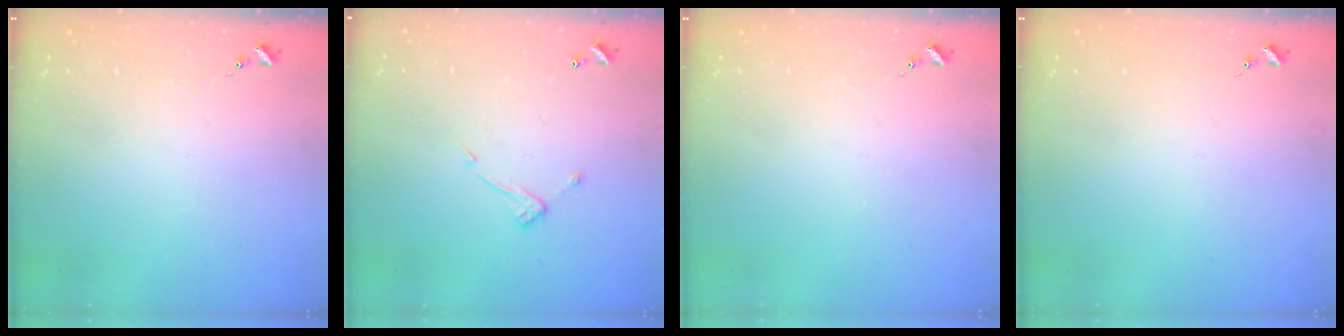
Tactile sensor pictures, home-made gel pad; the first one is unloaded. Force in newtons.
{"total": 7.7, "press": 7.7, "slide": 0.2}
{"total": 0.0}
{"total": 0.0}